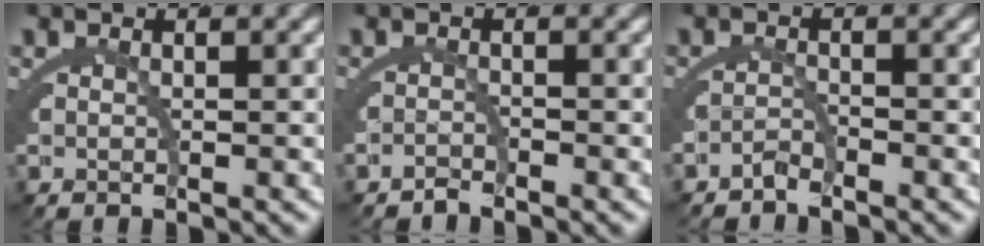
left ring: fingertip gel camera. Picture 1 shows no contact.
{"total": 1.4, "force": [-1.2, -0.6, -0.1], "torque": [0.008, -0.006, -0.020]}
{"total": 1.6, "force": [-1.5, -0.2, 0.3], "torque": [-0.004, -0.008, -0.028]}